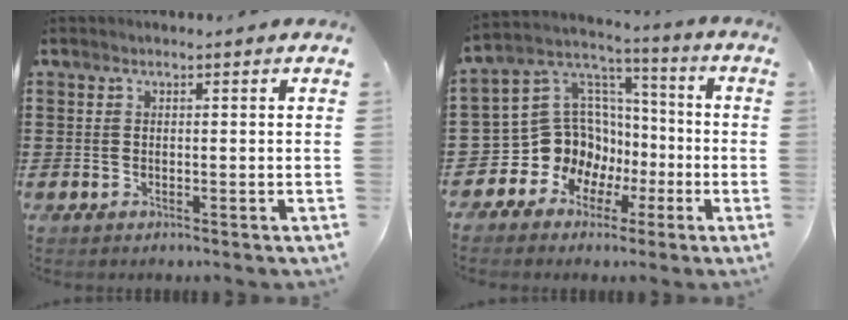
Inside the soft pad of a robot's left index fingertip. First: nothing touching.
{"total": 11.7, "force": [-3.2, 10.9, 2.9], "torque": [-0.112, -0.013, -0.047]}